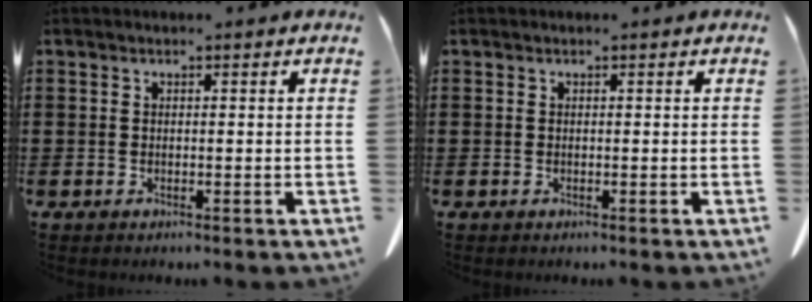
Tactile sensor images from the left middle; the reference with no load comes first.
{"total": 0.0}